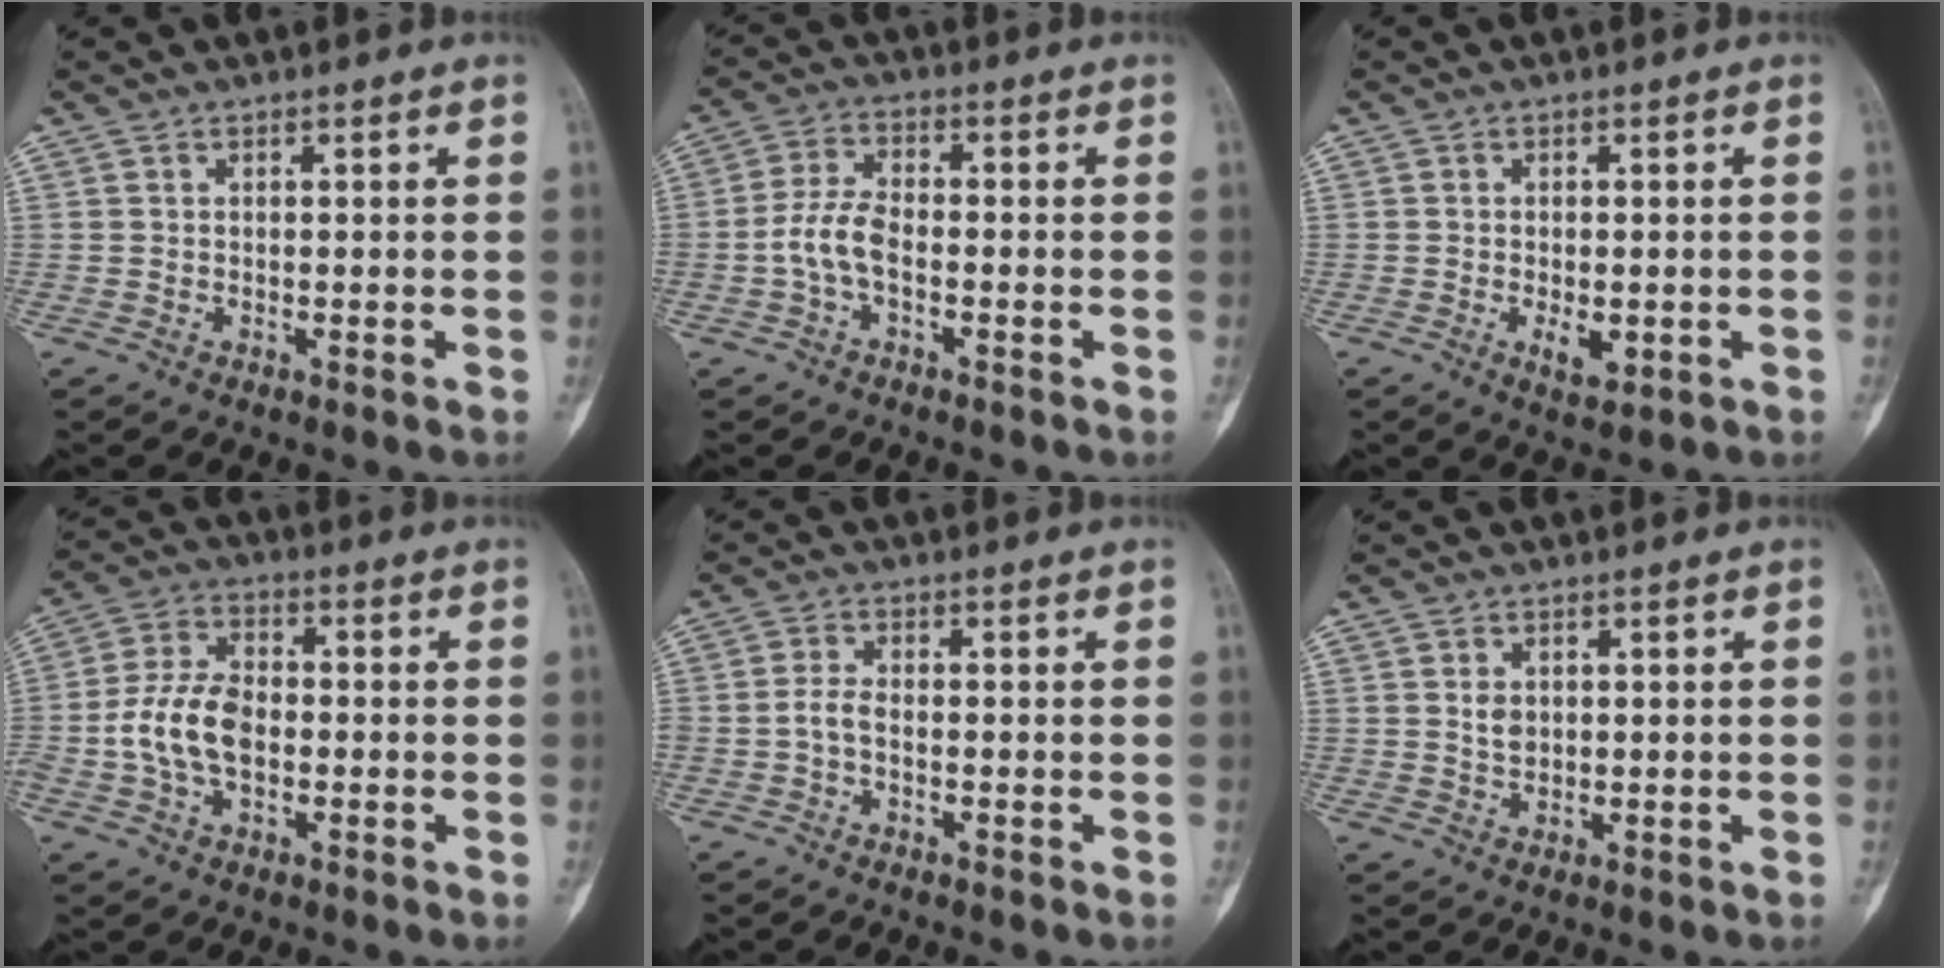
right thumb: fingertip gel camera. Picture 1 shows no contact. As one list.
[{"total": 6.1, "force": [-1.7, 3.2, 4.9], "torque": [-0.101, 0.022, -0.040]}, {"total": 3.9, "force": [-1.1, 1.9, 3.2], "torque": [-0.048, -0.004, -0.011]}, {"total": 10.2, "force": [-1.7, 6.3, 7.9], "torque": [-0.150, 0.027, -0.041]}, {"total": 2.6, "force": [-0.8, 1.4, 2.0], "torque": [-0.039, 0.009, -0.023]}, {"total": 2.3, "force": [0.5, 1.7, 1.5], "torque": [-0.016, -0.002, 0.011]}]